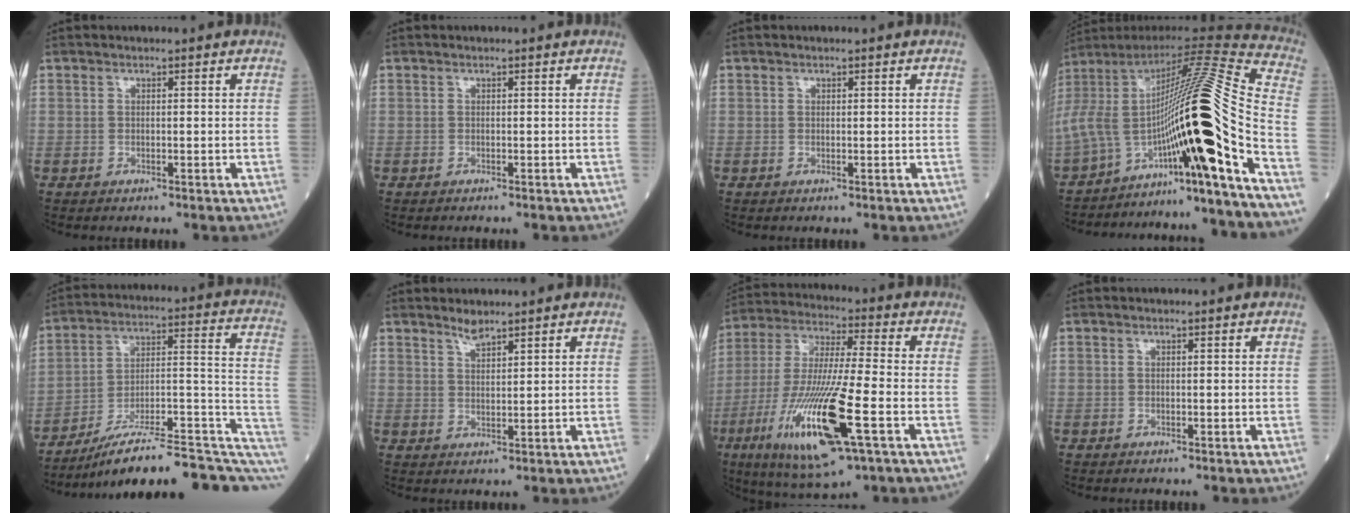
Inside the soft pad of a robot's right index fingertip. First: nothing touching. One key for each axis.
{"total": 0.0}
{"total": 0.0}
{"total": 25.2, "fx": -14.3, "fy": -1.7, "fz": 20.7, "tx": -0.329, "ty": 0.024, "tz": -0.242}
{"total": 20.6, "fx": -13.4, "fy": 4.4, "fz": 15.0, "tx": -0.158, "ty": 0.055, "tz": -0.197}
{"total": 2.3, "fx": 2.1, "fy": 0.2, "fz": 0.9, "tx": -0.018, "ty": -0.003, "tz": 0.041}
{"total": 19.4, "fx": -7.1, "fy": 2.0, "fz": 18.0, "tx": -0.388, "ty": -0.039, "tz": -0.127}
{"total": 0.0}